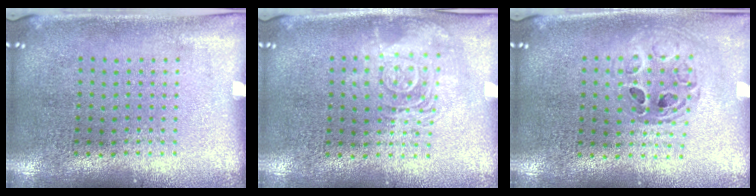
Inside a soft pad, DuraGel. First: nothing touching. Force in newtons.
{"total": 2.6, "press": 2.6, "slide": 0.4}
{"total": 0.7, "press": 0.7, "slide": 0.2}